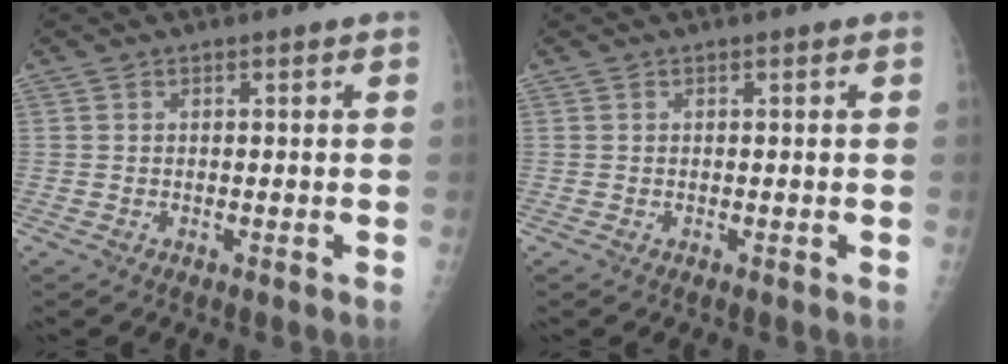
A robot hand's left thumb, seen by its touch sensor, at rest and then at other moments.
{"total": 0.0}